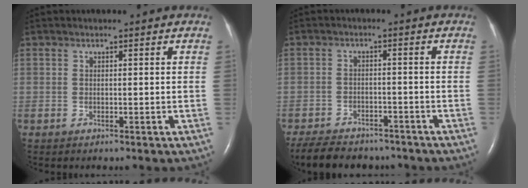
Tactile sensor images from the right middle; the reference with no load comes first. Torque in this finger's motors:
{"motor_torque": [0.37, -0.38, -0.01, 0.05]}